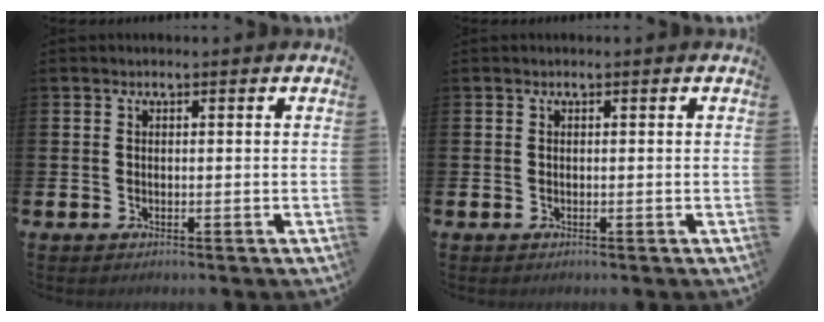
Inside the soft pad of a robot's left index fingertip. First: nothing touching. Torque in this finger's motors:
{"motor_torque": [0.00, 0.00, 0.00, 0.00]}